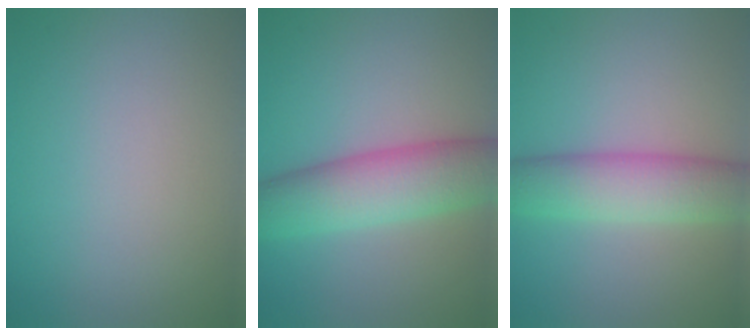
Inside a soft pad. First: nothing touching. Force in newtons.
{"total": 7.2, "press": 7.2, "slide": 0.1}
{"total": 5.8, "press": 5.8, "slide": 0.4}